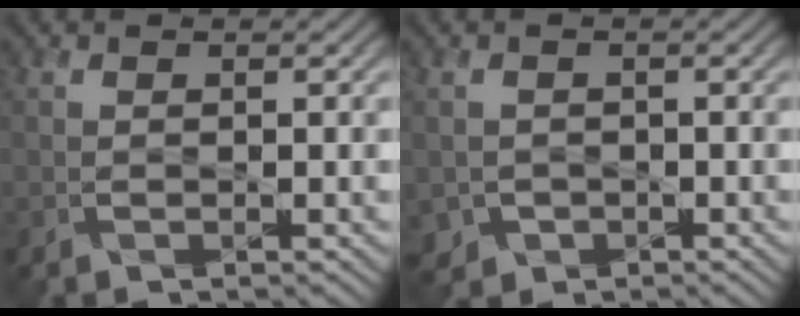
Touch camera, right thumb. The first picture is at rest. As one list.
[{"total": 2.0, "force": [-0.7, 1.8, -0.3], "torque": [-0.002, -0.013, -0.013]}]